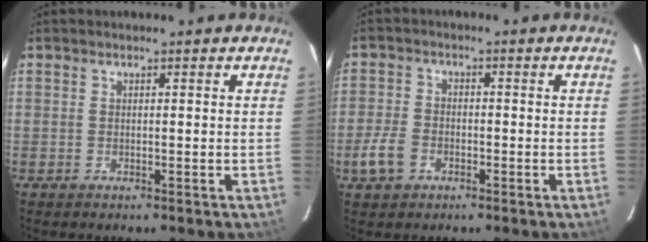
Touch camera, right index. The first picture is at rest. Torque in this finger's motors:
{"motor_torque": [0.00, -0.04, -0.65, -0.21]}